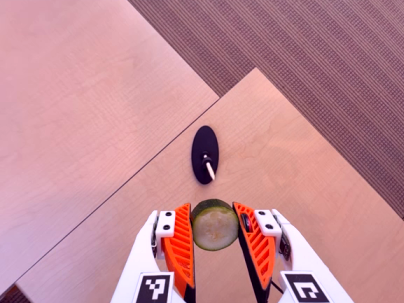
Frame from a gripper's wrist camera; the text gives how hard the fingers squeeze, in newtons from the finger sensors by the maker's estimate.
{"total": 13.7, "left": 13.9, "right": 13.5}